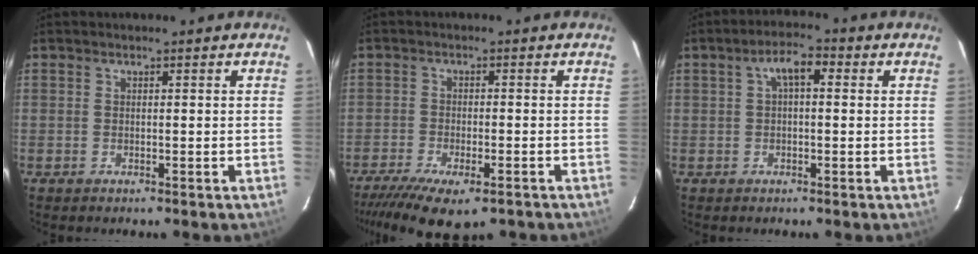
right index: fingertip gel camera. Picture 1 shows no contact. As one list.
[{"total": 12.7, "force": [-9.4, 4.1, 7.4], "torque": [-0.162, -0.044, -0.150]}, {"total": 4.4, "force": [0.9, 1.9, 3.8], "torque": [-0.068, 0.018, 0.017]}]